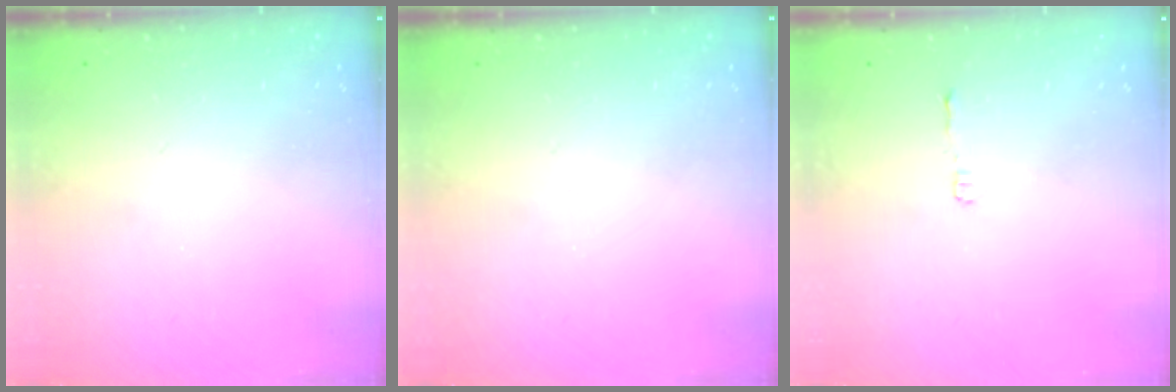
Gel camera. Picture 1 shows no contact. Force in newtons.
{"total": 0.0}
{"total": 2.8, "press": 2.8, "slide": 0.3}